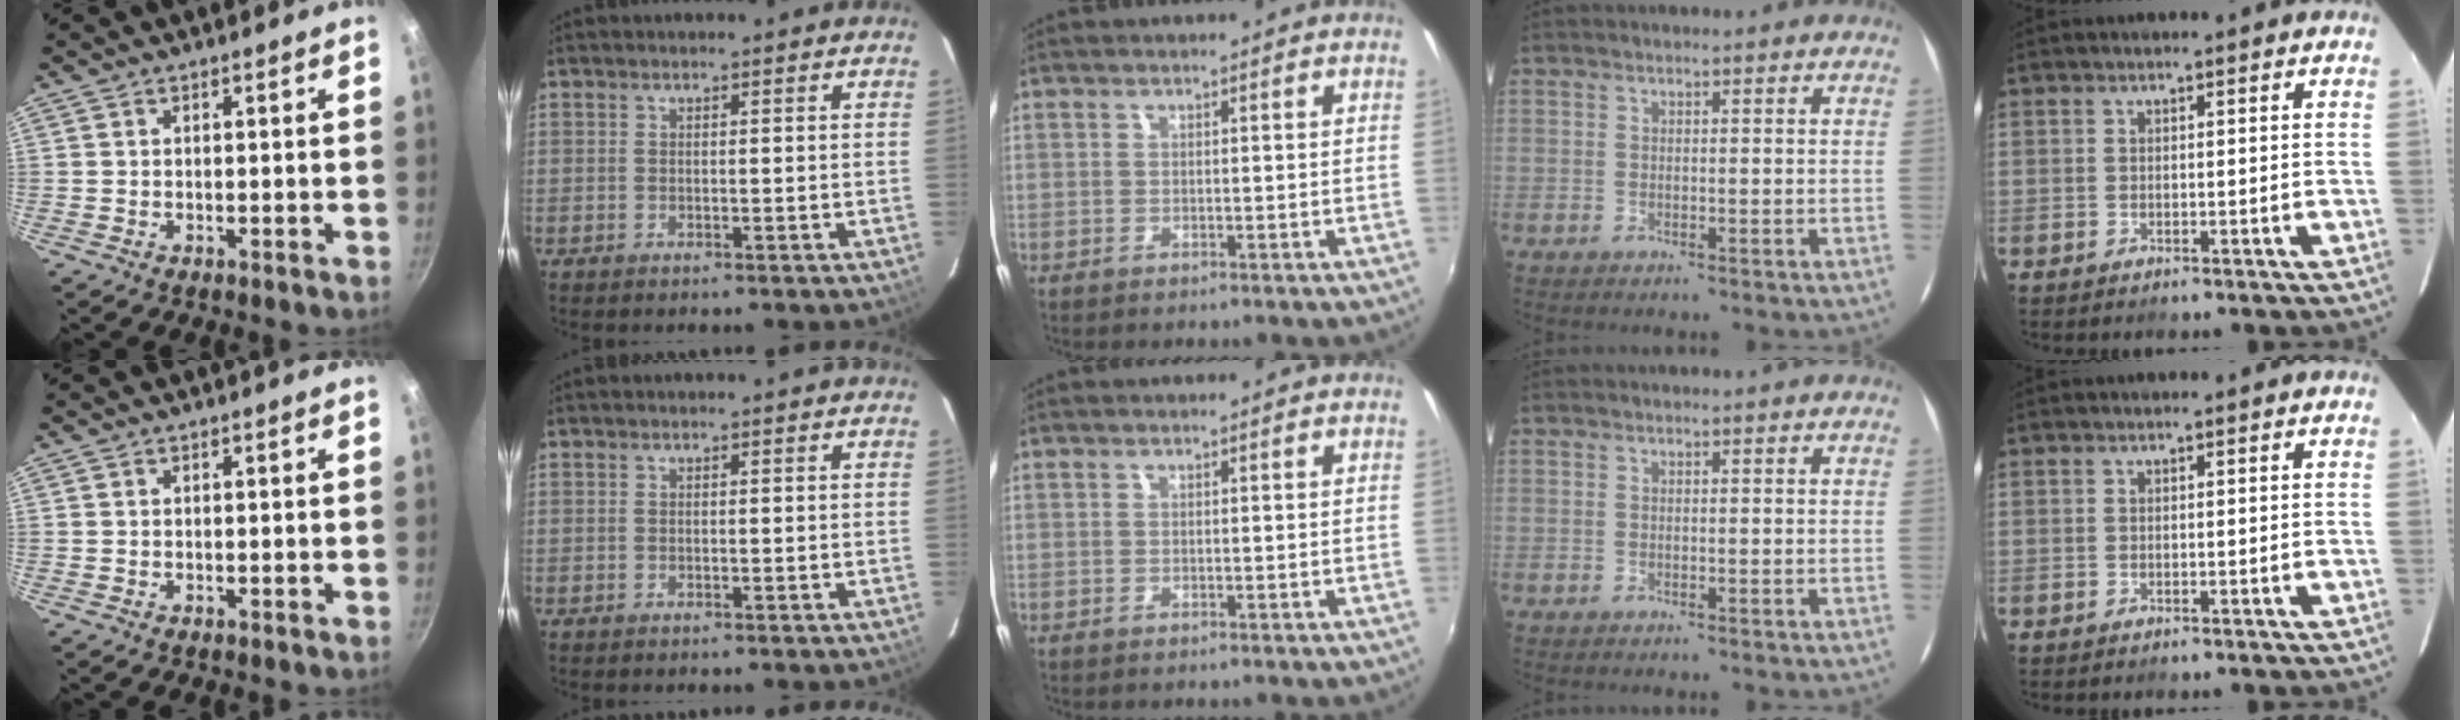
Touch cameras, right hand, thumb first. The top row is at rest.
{}